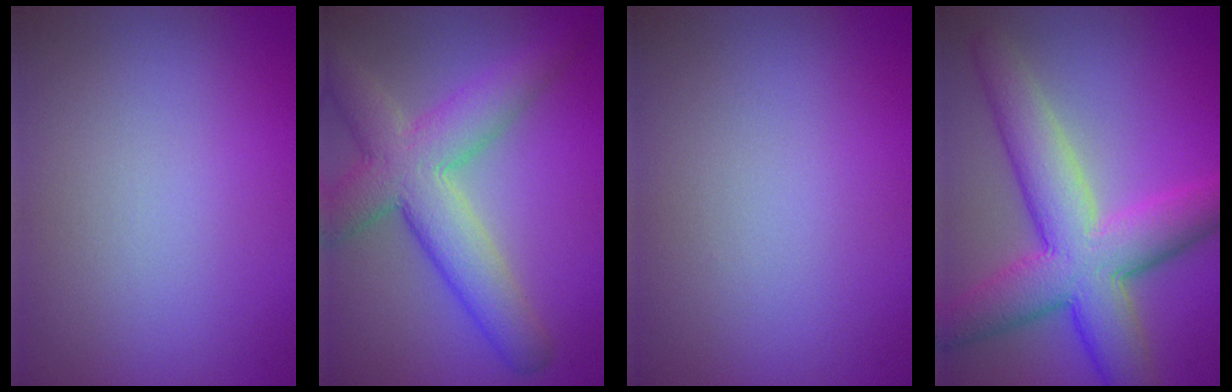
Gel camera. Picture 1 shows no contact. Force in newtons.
{"total": 7.4, "press": 7.4, "slide": 0.7}
{"total": 0.0}
{"total": 9.4, "press": 9.3, "slide": 0.5}